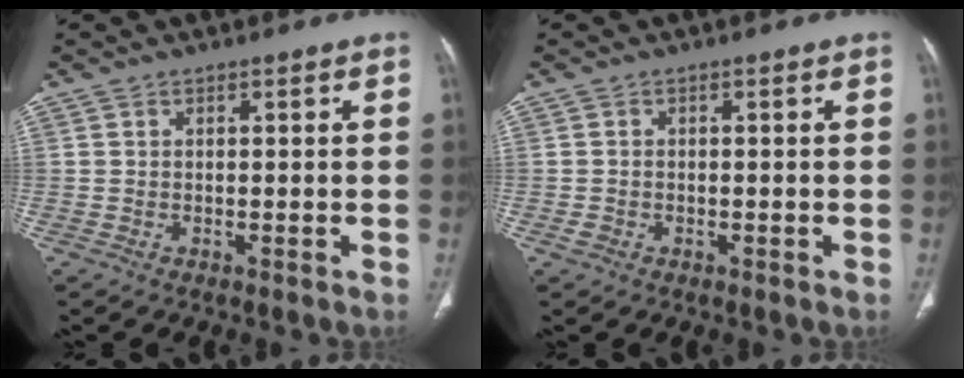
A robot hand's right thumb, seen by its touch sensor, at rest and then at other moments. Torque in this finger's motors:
{"motor_torque": [0.36, -0.04, -0.27, -0.07, -0.01]}